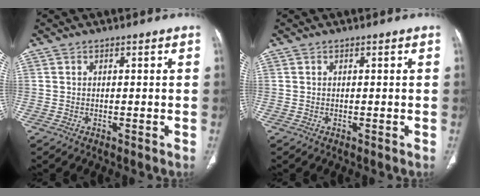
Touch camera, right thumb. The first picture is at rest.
{"total": 0.0}